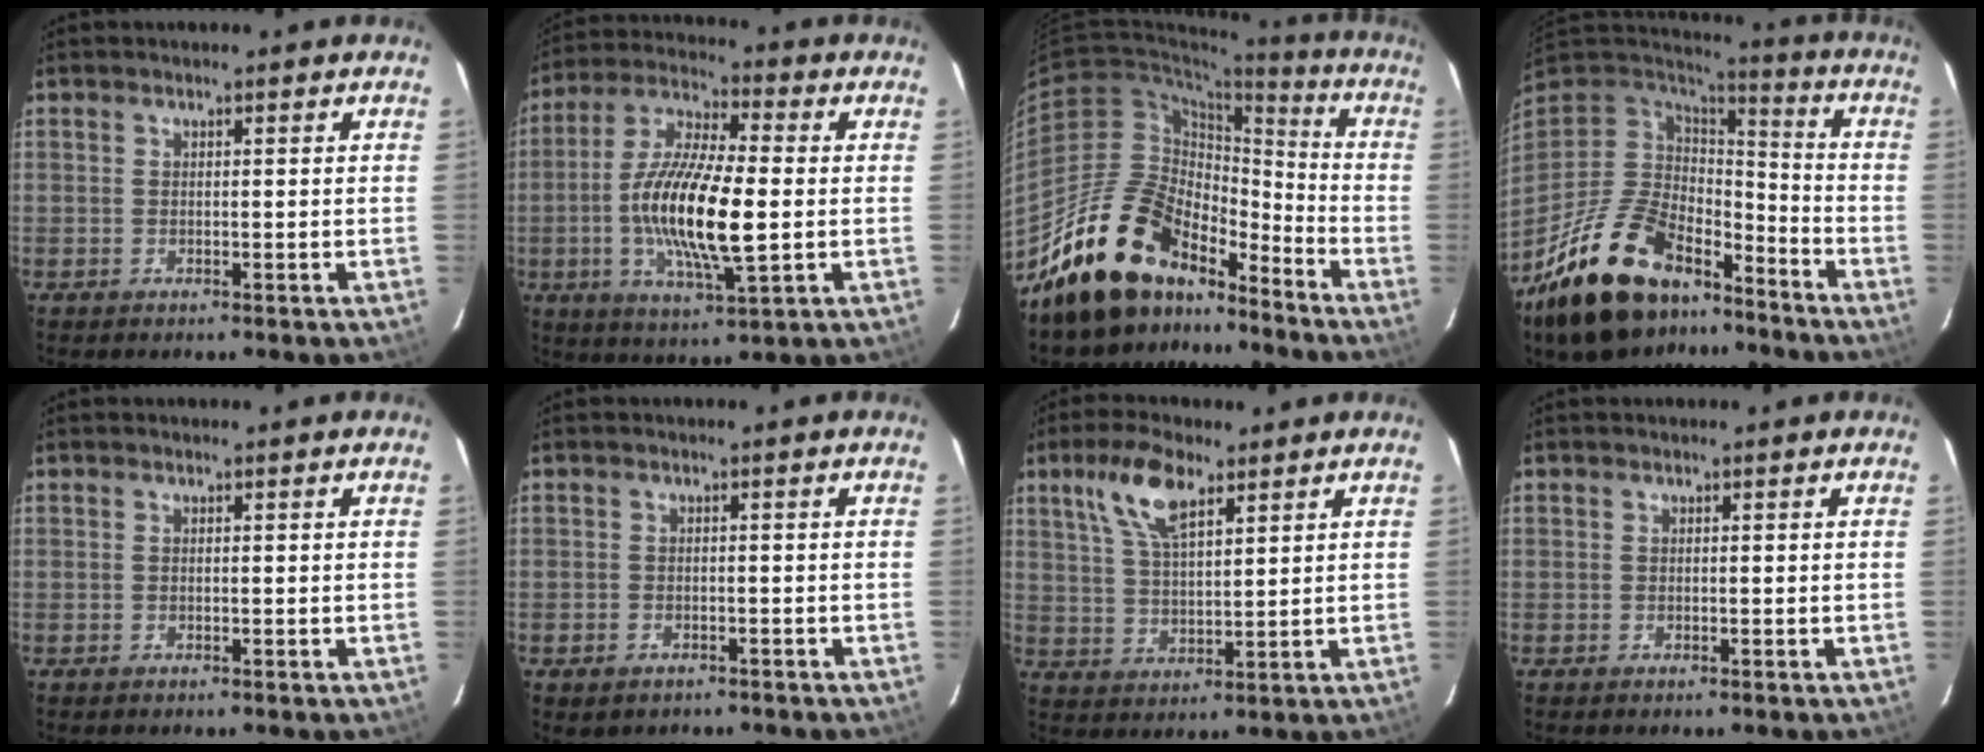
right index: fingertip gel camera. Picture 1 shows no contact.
{"total": 16.7, "force": [-1.7, 4.3, 16.0], "torque": [-0.320, -0.003, -0.037]}
{"total": 19.0, "force": [-15.0, 8.7, 7.6], "torque": [-0.143, 0.029, -0.244]}
{"total": 22.4, "force": [-15.0, 10.7, 12.8], "torque": [-0.255, -0.013, -0.242]}
{"total": 0.0}
{"total": 3.0, "force": [-1.7, 2.2, 1.0], "torque": [-0.027, -0.005, -0.020]}
{"total": 9.5, "force": [5.4, 3.6, 6.9], "torque": [-0.134, 0.016, 0.106]}
{"total": 0.5, "force": [-0.2, 0.5, -0.1], "torque": [0.001, 0.002, -0.002]}